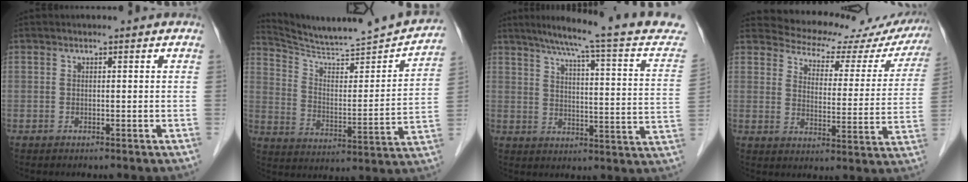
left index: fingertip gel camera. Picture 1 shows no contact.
{"total": 20.5, "force": [19.3, 0.3, 6.9], "torque": [-0.111, -0.051, 0.277]}
{"total": 20.9, "force": [17.7, 0.0, 11.0], "torque": [-0.159, -0.037, 0.209]}
{"total": 17.3, "force": [16.2, 5.5, 2.7], "torque": [-0.009, -0.029, 0.176]}